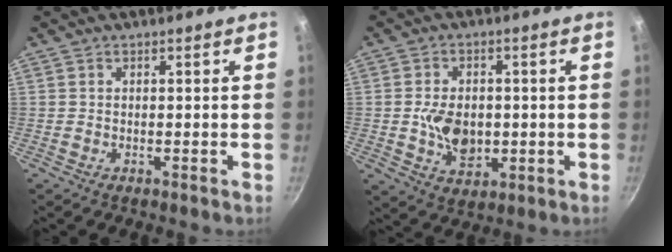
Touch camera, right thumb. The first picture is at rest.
{"total": 8.9, "force": [-0.5, 6.3, 6.3], "torque": [-0.088, -0.005, -0.004]}